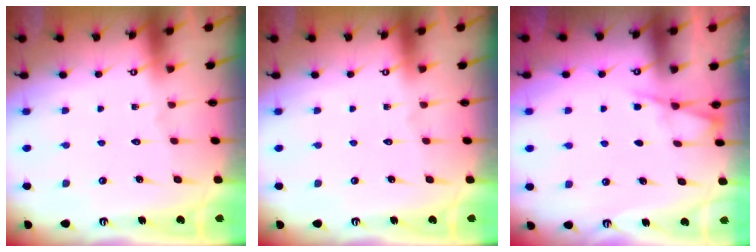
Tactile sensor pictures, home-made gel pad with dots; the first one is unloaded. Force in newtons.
{"total": 0.0}
{"total": 2.2, "press": 2.1, "slide": 0.4}